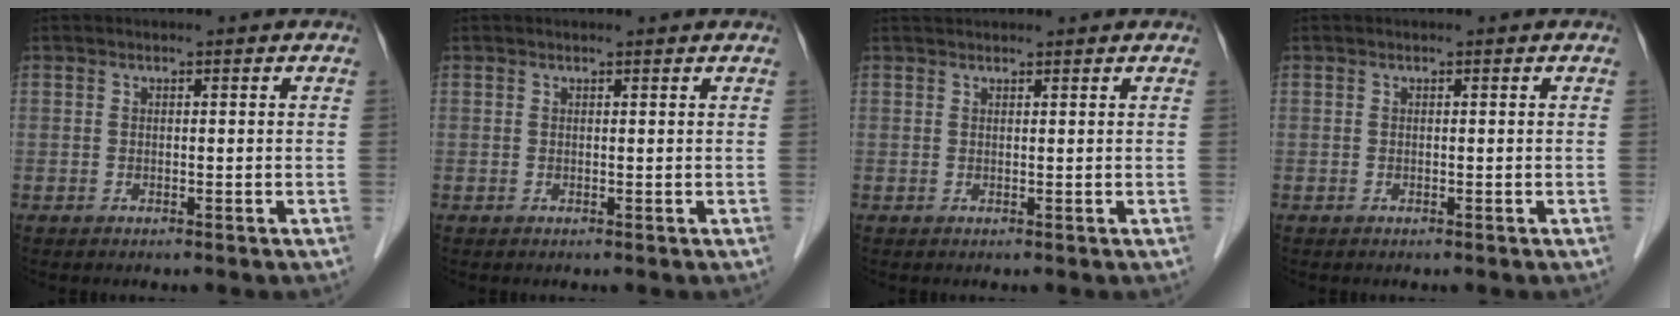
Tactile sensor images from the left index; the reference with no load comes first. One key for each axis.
{"total": 1.0, "fx": 1.0, "fy": 0.0, "fz": 0.2, "tx": -0.010, "ty": 0.002, "tz": 0.011}
{"total": 2.4, "fx": 2.3, "fy": 0.3, "fz": 0.6, "tx": -0.009, "ty": 0.028, "tz": 0.038}
{"total": 0.0}